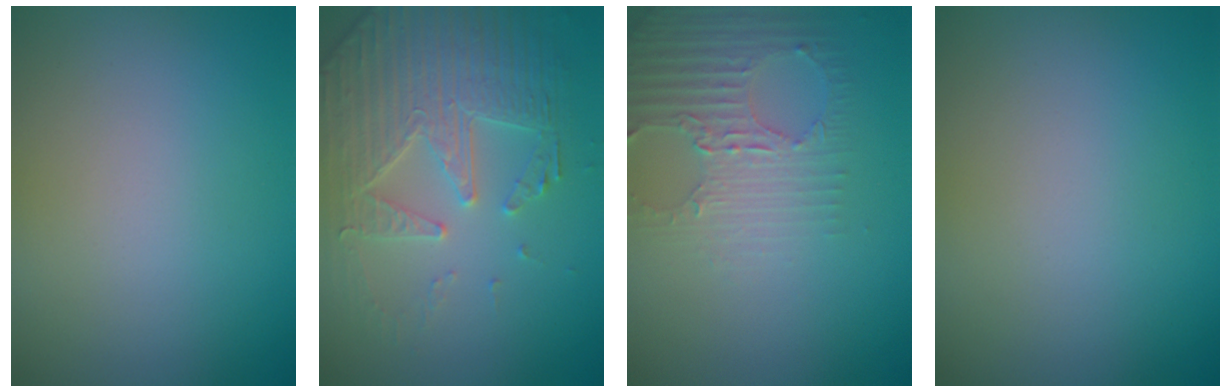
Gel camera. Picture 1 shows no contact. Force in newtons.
{"total": 4.9, "press": 4.7, "slide": 1.5}
{"total": 2.8, "press": 2.5, "slide": 1.3}
{"total": 0.0}